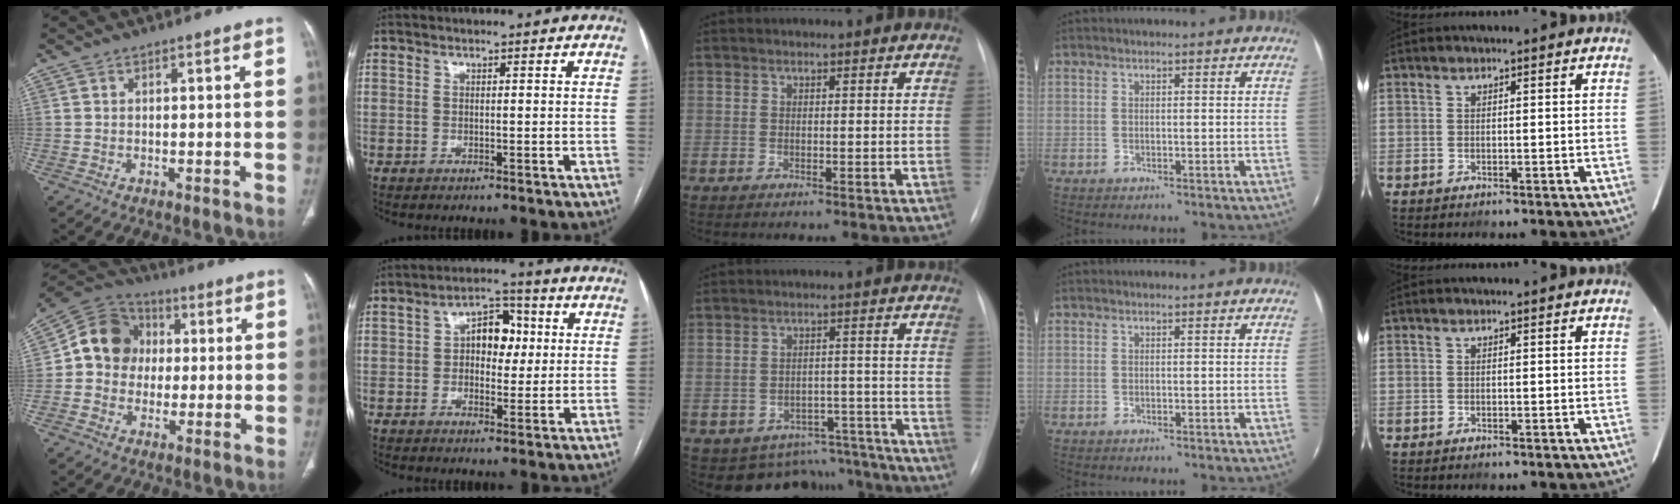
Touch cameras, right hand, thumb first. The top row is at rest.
{"thumb": {"total": 11.7, "force": [0.9, 10.4, 5.3], "torque": [-0.063, 0.024, -0.001]}, "index": {"total": 7.0, "force": [0.9, 4.3, 5.4], "torque": [-0.081, 0.025, 0.013]}, "middle": {"total": 11.1, "force": [-9.7, 5.3, 0.2], "torque": [0.019, 0.047, -0.112]}}